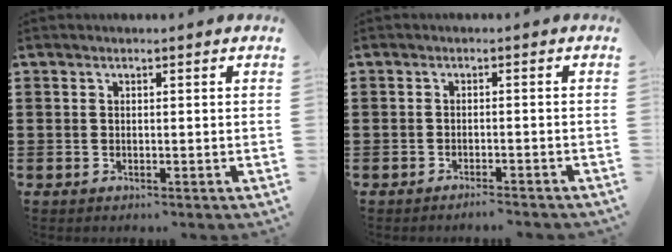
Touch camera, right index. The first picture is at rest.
{"total": 1.6, "force": [-1.5, -0.2, 0.5], "torque": [-0.011, 0.003, -0.030]}